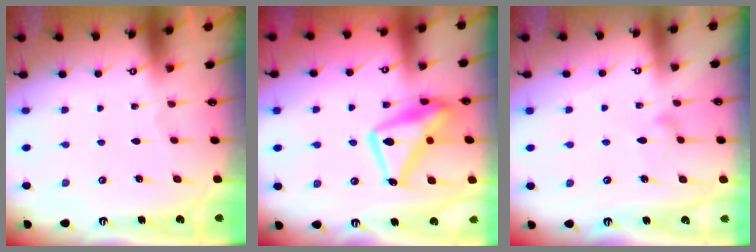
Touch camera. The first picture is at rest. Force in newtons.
{"total": 15.2, "press": 15.1, "slide": 1.3}
{"total": 9.8, "press": 9.8, "slide": 0.6}